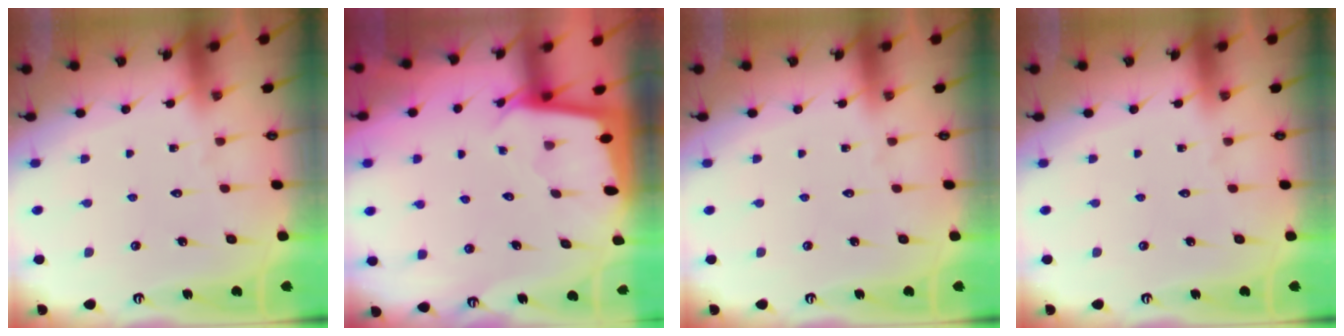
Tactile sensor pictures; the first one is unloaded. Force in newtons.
{"total": 1.9, "press": 1.9, "slide": 0.1}
{"total": 0.0}
{"total": 0.0}